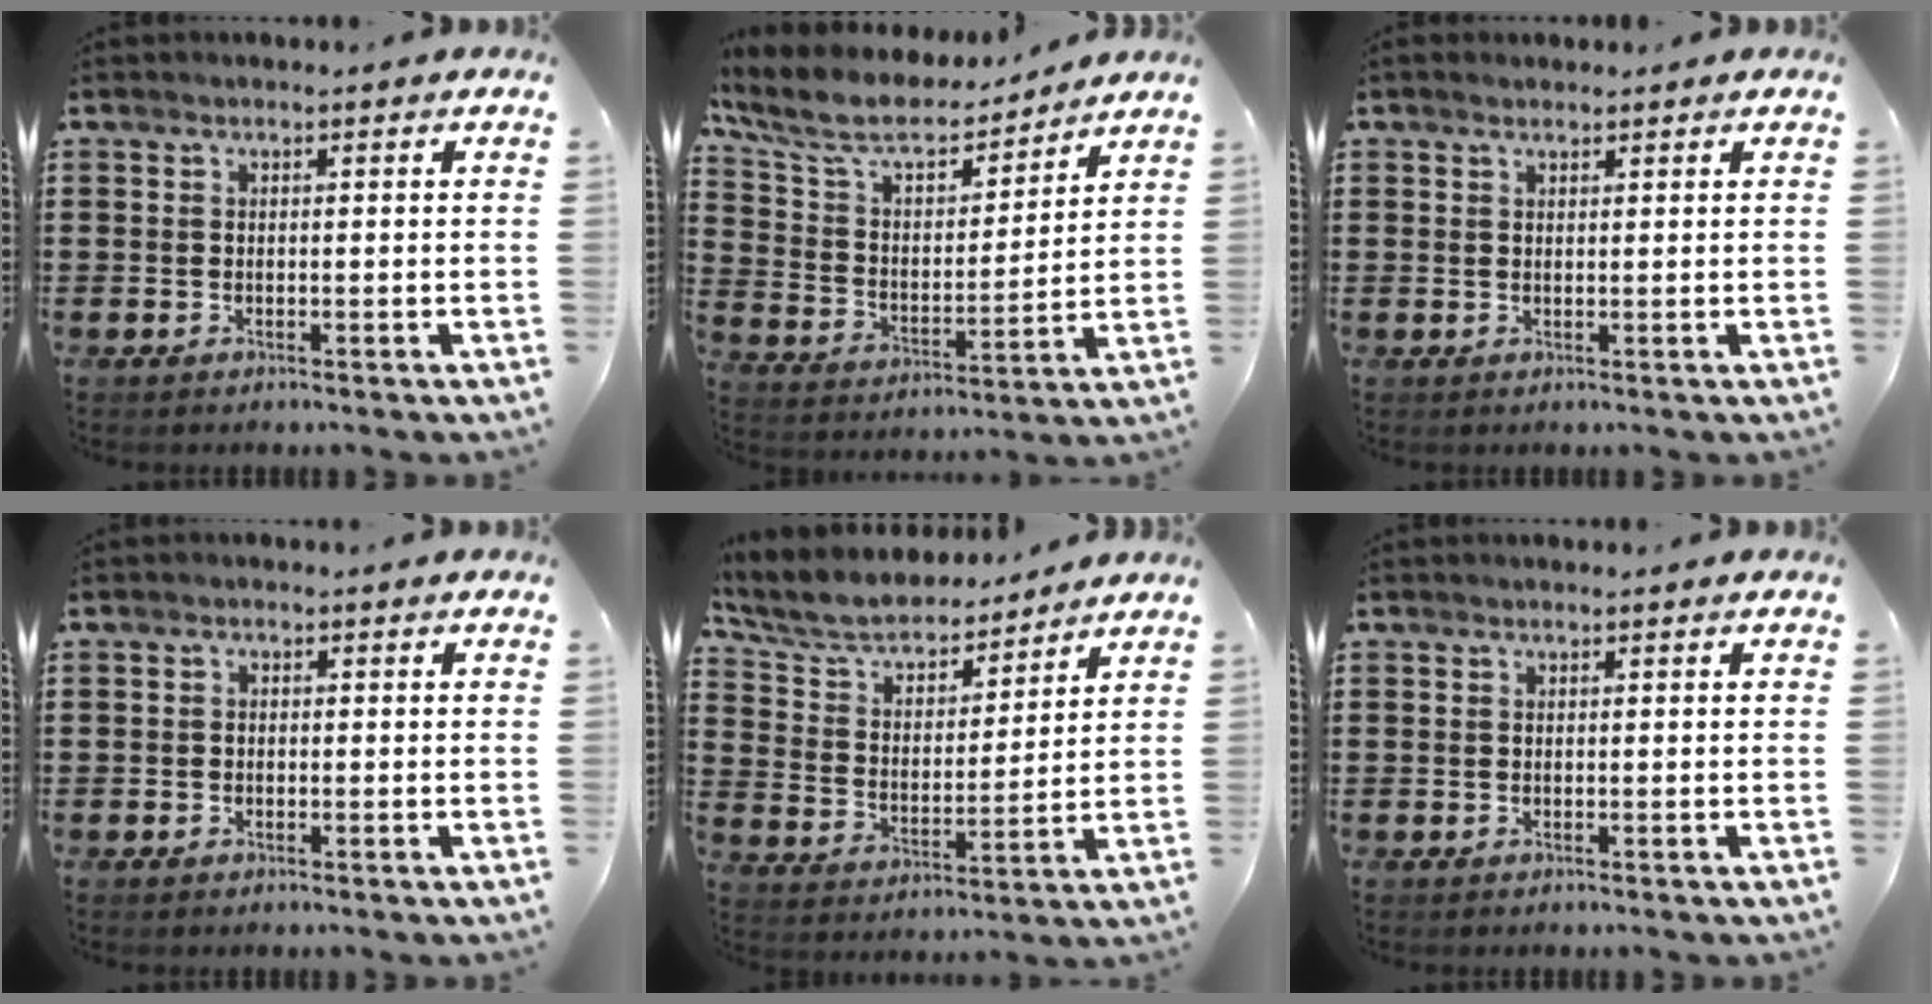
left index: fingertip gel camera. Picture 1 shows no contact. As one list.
[{"total": 8.4, "force": [7.1, 2.6, 3.6], "torque": [-0.104, -0.041, 0.122]}, {"total": 0.9, "force": [0.8, 0.4, 0.3], "torque": [-0.006, 0.004, 0.015]}, {"total": 0.8, "force": [-0.5, 0.6, 0.2], "torque": [-0.005, 0.000, -0.011]}, {"total": 6.0, "force": [5.5, 1.8, 1.8], "torque": [-0.066, -0.032, 0.091]}, {"total": 0.0}]